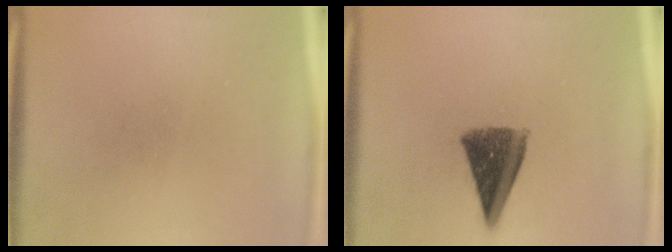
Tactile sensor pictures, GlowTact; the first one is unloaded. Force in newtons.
{"total": 9.5}